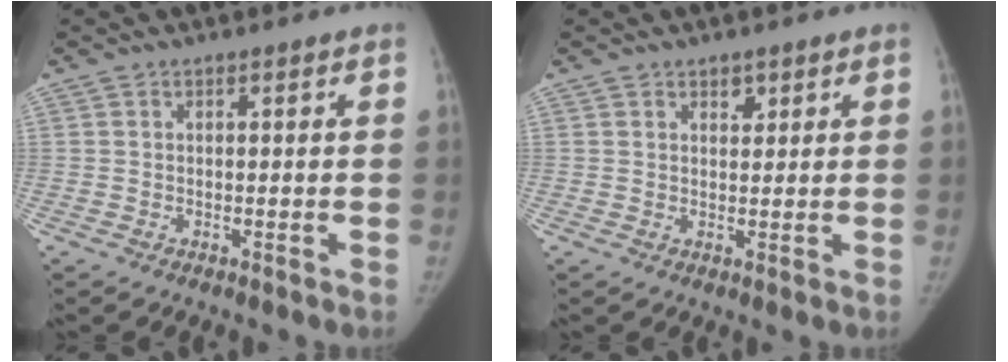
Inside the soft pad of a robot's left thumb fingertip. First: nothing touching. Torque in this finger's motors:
{"motor_torque": [0.12, -0.37, 0.35, -0.53, 0.06]}